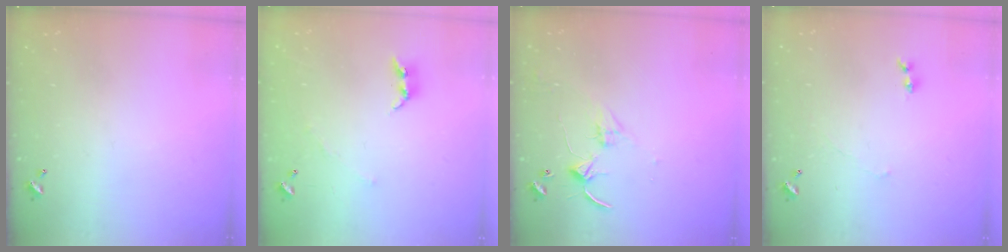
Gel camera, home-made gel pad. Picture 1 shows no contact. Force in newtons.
{"total": 3.9, "press": 3.9, "slide": 0.2}
{"total": 2.8, "press": 2.8, "slide": 0.4}
{"total": 0.7, "press": 0.1, "slide": 0.7}